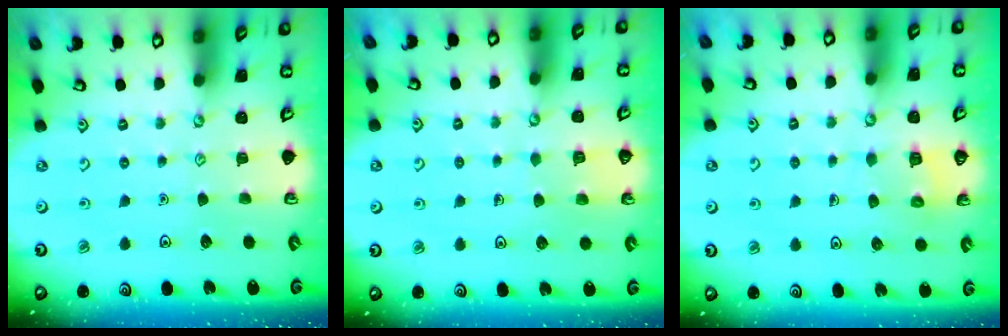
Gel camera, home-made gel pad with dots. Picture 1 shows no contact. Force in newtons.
{"total": 3.4, "press": 3.3, "slide": 0.3}
{"total": 5.5, "press": 5.5, "slide": 0.4}